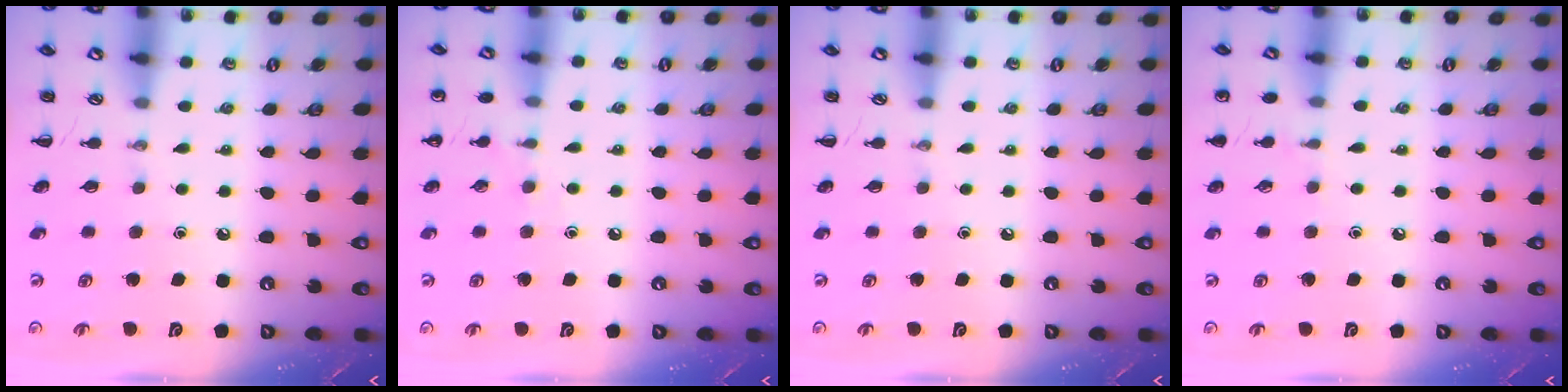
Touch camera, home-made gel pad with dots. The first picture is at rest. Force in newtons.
{"total": 5.5, "press": 5.3, "slide": 1.6}
{"total": 0.0}
{"total": 4.8, "press": 4.5, "slide": 1.5}